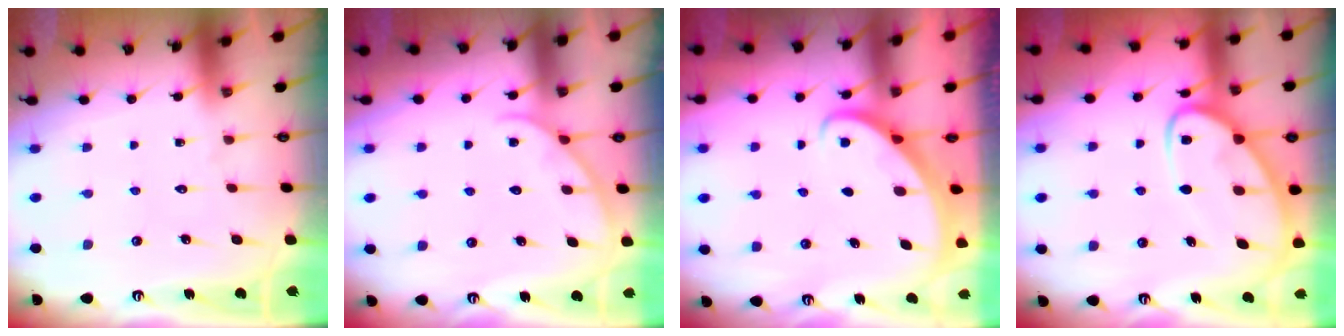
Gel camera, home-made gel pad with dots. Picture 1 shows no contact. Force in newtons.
{"total": 3.7, "press": 3.7, "slide": 0.4}
{"total": 2.8, "press": 2.8, "slide": 0.2}
{"total": 11.1, "press": 11.0, "slide": 1.1}